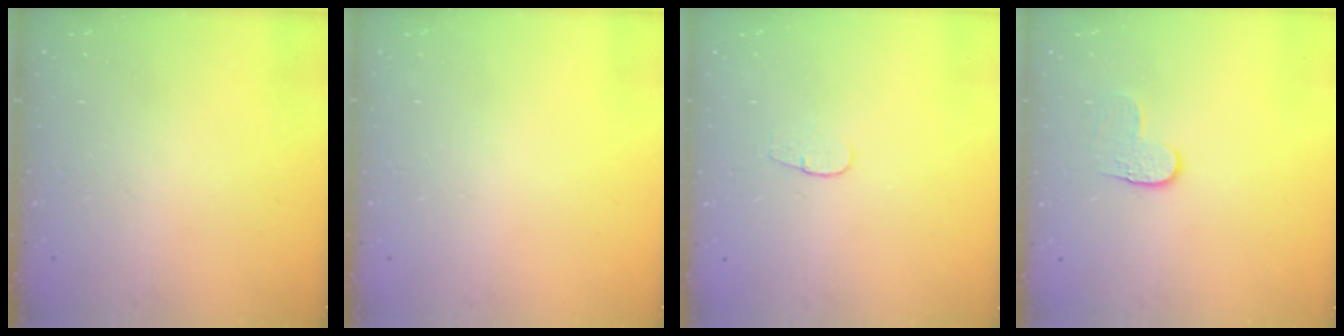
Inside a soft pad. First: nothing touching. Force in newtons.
{"total": 0.0}
{"total": 3.6, "press": 3.6, "slide": 0.4}
{"total": 3.3, "press": 3.3, "slide": 0.4}